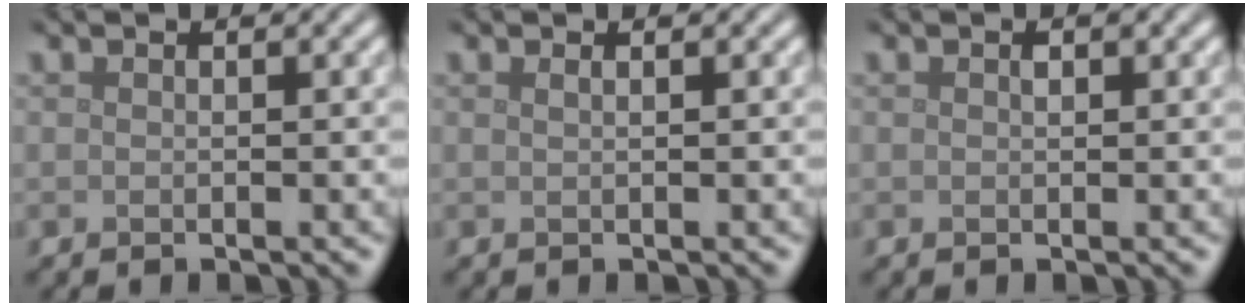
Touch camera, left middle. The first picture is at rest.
{"total": 0.6, "force": [0.3, 0.2, 0.5], "torque": [-0.005, 0.001, 0.001]}
{"total": 0.7, "force": [0.3, 0.4, 0.5], "torque": [-0.006, 0.000, 0.002]}